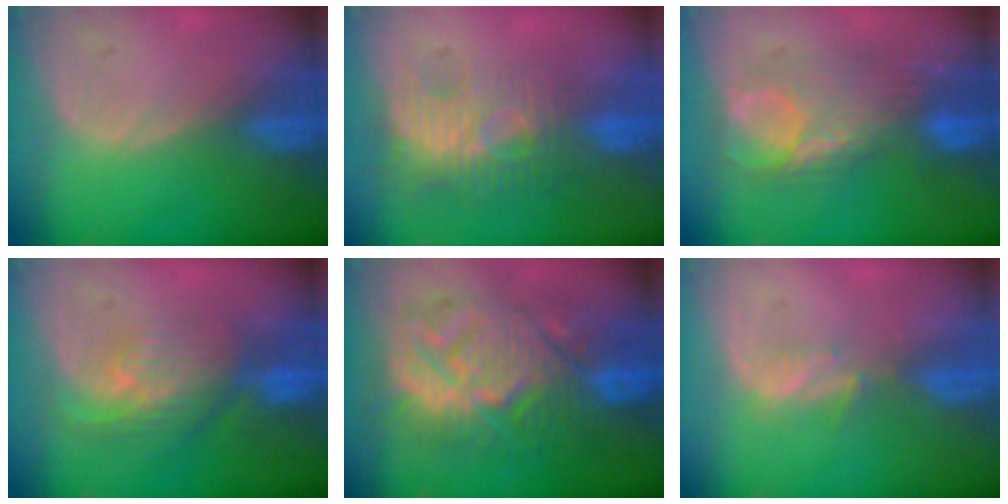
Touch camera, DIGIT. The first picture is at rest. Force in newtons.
{"total": 9.8, "press": 8.5, "slide": 4.9}
{"total": 8.1, "press": 8.0, "slide": 0.7}
{"total": 8.0, "press": 7.1, "slide": 3.7}
{"total": 13.4, "press": 13.4, "slide": 1.5}
{"total": 2.3, "press": 2.1, "slide": 0.8}